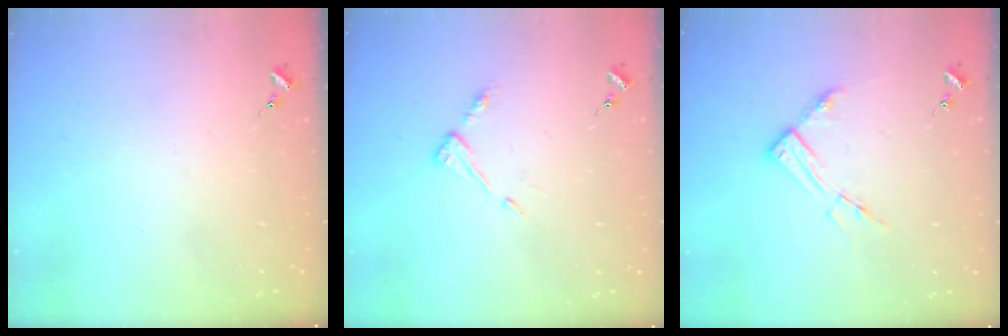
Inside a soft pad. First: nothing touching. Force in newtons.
{"total": 5.6, "press": 5.6, "slide": 0.3}
{"total": 8.6, "press": 8.5, "slide": 0.9}